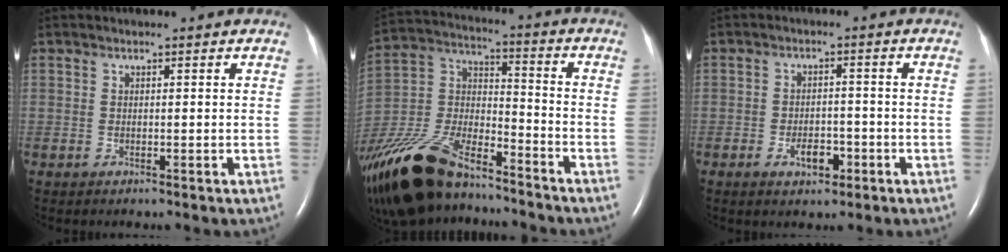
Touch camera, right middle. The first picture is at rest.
{"total": 23.3, "force": [-18.0, 7.4, 12.7], "torque": [-0.315, -0.026, -0.335]}
{"total": 3.9, "force": [-1.9, 2.0, 2.6], "torque": [-0.047, 0.003, -0.027]}